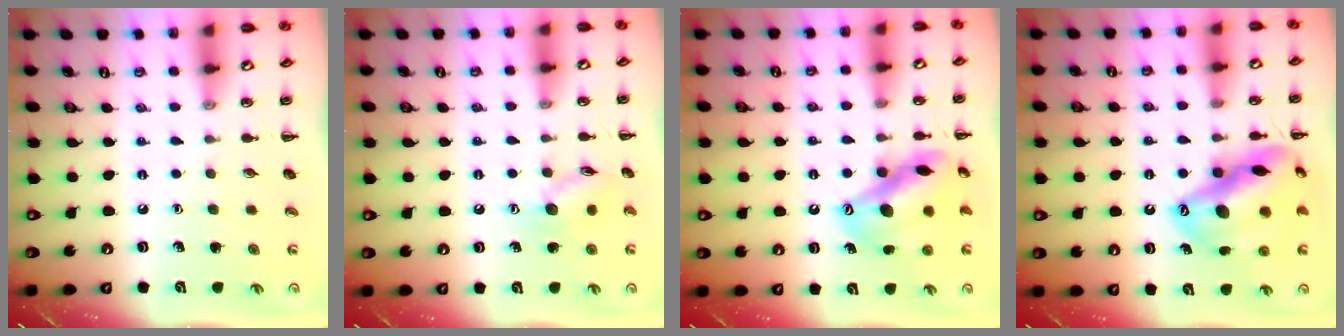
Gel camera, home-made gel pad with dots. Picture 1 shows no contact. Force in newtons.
{"total": 8.6, "press": 8.6, "slide": 0.7}
{"total": 15.6, "press": 15.3, "slide": 3.0}
{"total": 20.7, "press": 20.5, "slide": 2.4}